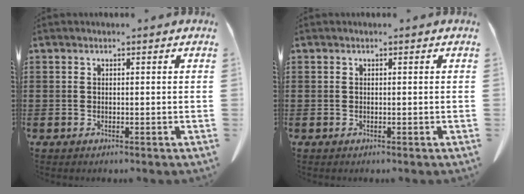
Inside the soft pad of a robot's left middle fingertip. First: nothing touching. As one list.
[{"total": 0.0}]